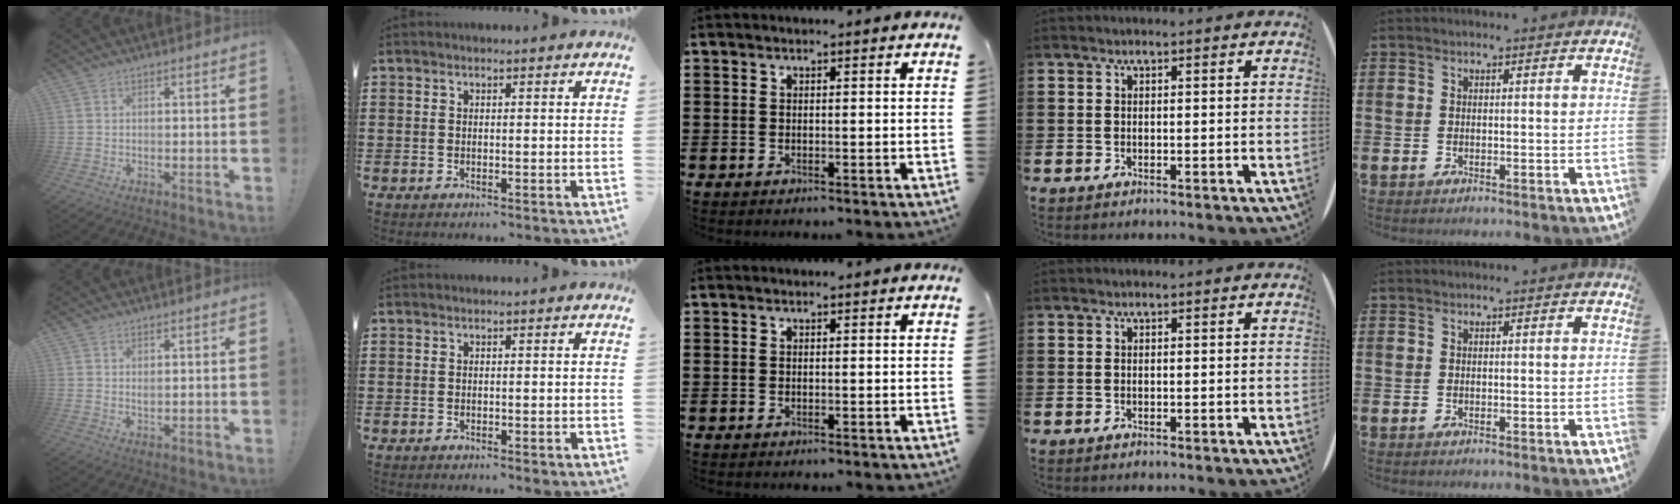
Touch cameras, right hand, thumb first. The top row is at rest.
{"thumb": {"total": 0.9, "force": [0.8, 0.2, 0.5], "torque": [-0.003, -0.004, 0.013]}, "index": {"total": 0.6, "force": [-0.5, 0.2, 0.2], "torque": [-0.005, -0.002, -0.010]}}